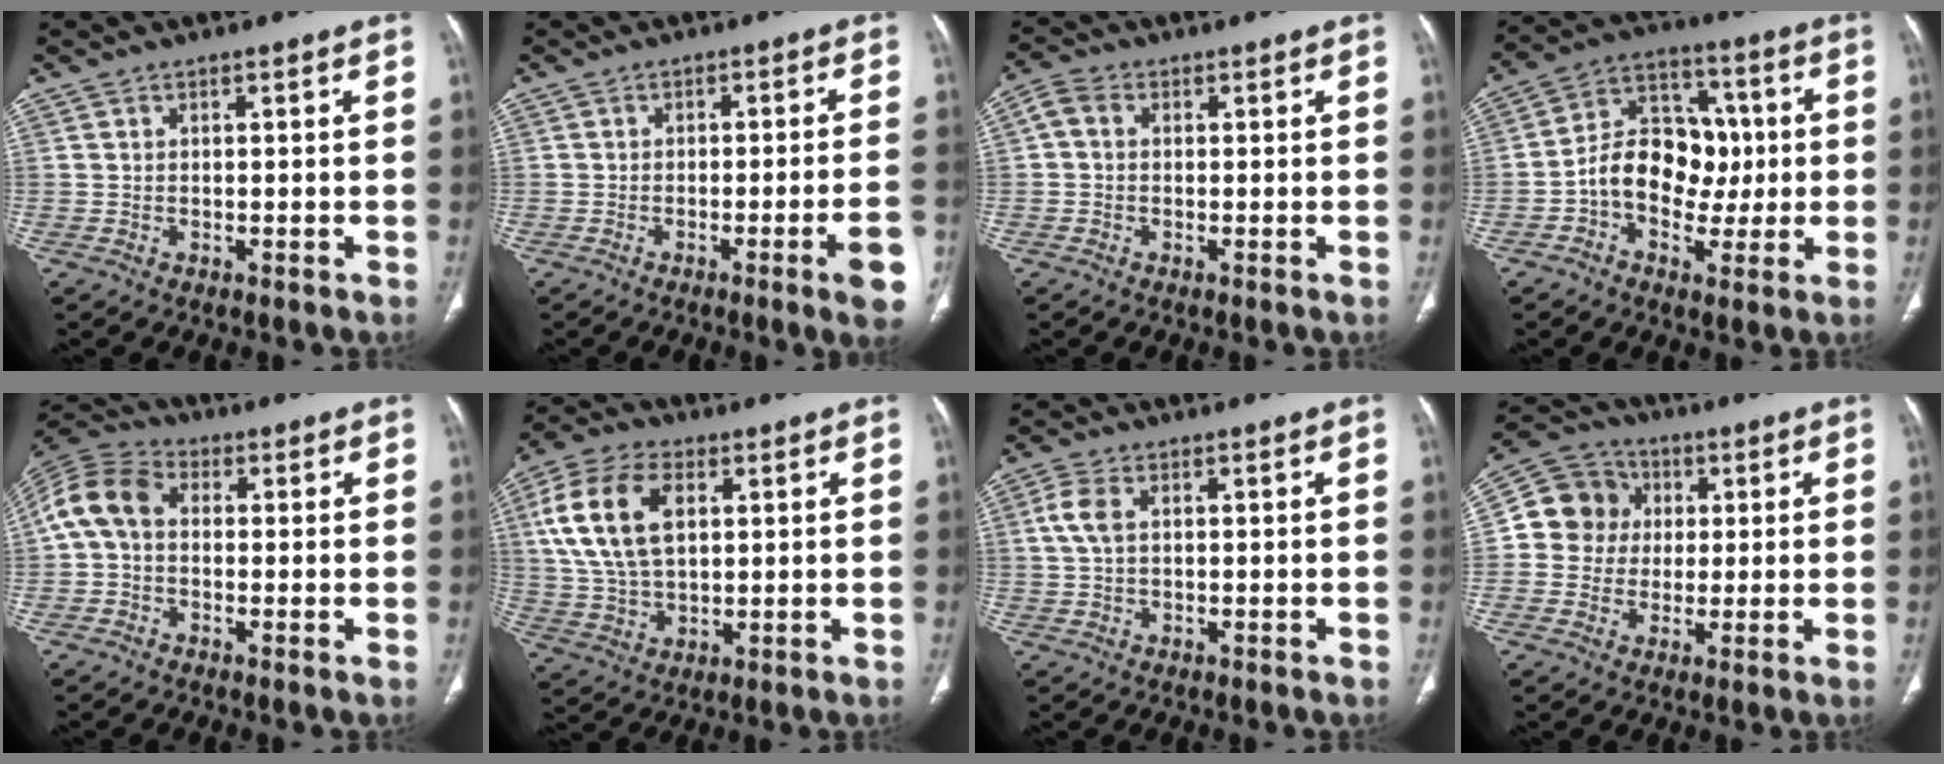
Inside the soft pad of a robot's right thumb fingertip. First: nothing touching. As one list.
[{"total": 7.3, "force": [-3.3, 0.0, 6.5], "torque": [-0.086, 0.010, -0.044]}, {"total": 3.2, "force": [0.3, 2.4, 2.2], "torque": [-0.044, 0.008, -0.003]}, {"total": 13.7, "force": [-1.1, 10.3, 9.0], "torque": [-0.107, 0.040, -0.026]}, {"total": 9.2, "force": [0.3, 6.6, 6.4], "torque": [-0.123, 0.025, -0.010]}, {"total": 15.1, "force": [3.9, 9.1, 11.4], "torque": [-0.227, 0.005, 0.075]}, {"total": 3.9, "force": [0.5, 2.2, 3.1], "torque": [-0.087, 0.014, 0.009]}, {"total": 10.1, "force": [1.2, 9.5, 3.3], "torque": [-0.035, 0.016, 0.011]}]